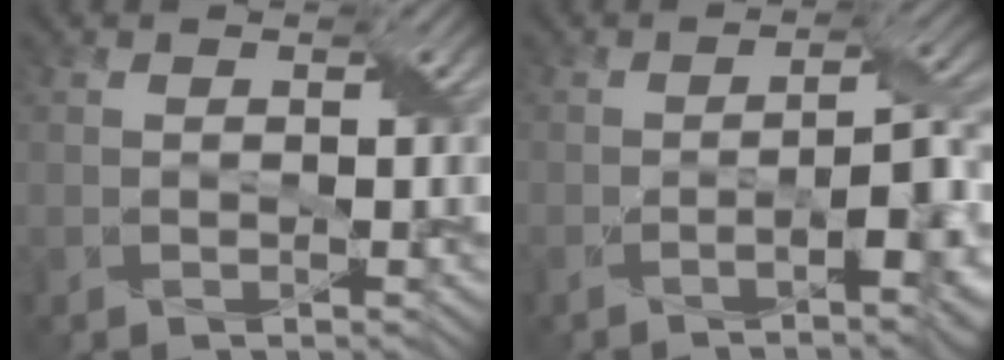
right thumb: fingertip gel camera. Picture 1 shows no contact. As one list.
[{"total": 7.5, "force": [-3.4, 1.4, 6.5], "torque": [-0.104, -0.002, -0.057]}]